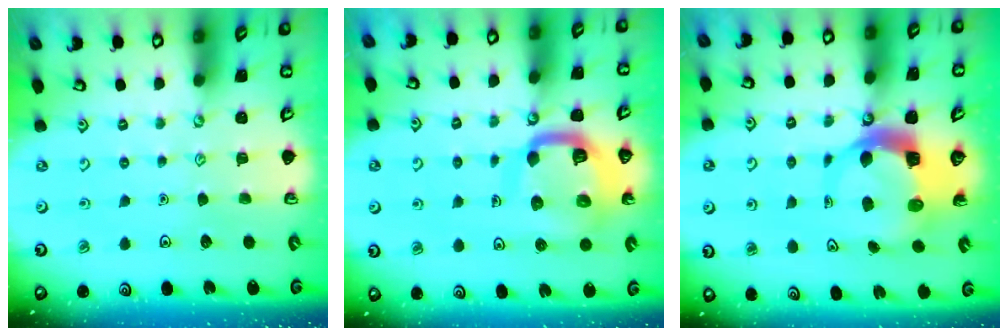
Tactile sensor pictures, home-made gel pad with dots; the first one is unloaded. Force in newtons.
{"total": 12.4, "press": 12.4, "slide": 1.2}
{"total": 7.3, "press": 7.2, "slide": 1.2}